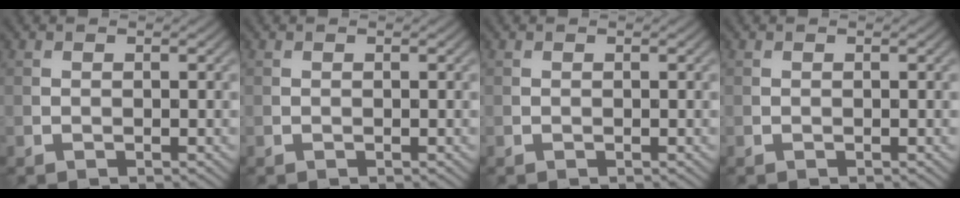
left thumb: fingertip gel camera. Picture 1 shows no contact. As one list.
[{"total": 0.0}, {"total": 0.0}, {"total": 0.0}]